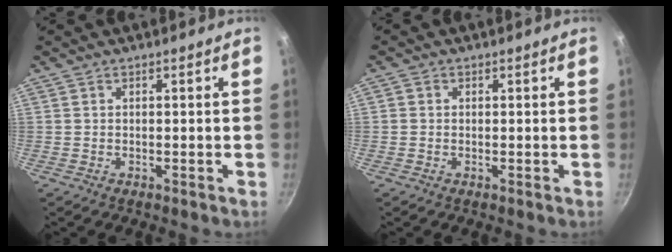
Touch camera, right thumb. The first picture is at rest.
{"total": 0.9, "force": [0.0, 0.8, 0.3], "torque": [-0.003, 0.003, -0.004]}